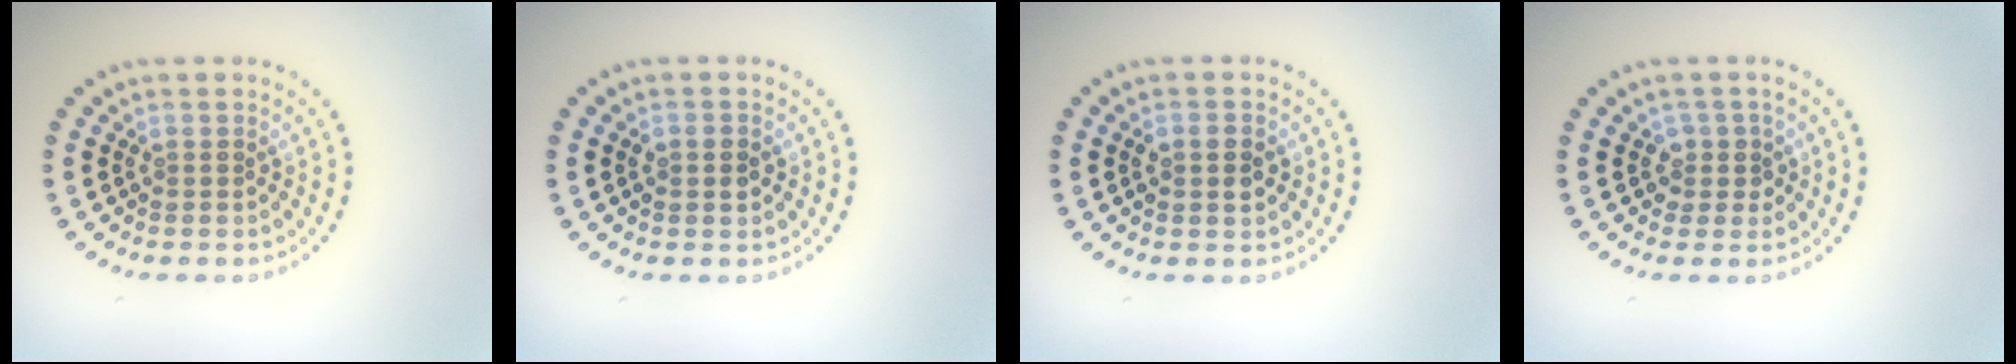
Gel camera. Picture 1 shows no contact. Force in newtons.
{"total": 1.4, "press": 1.4, "slide": 0.1}
{"total": 1.7, "press": 1.7, "slide": 0.1}
{"total": 1.7, "press": 1.3, "slide": 1.0}